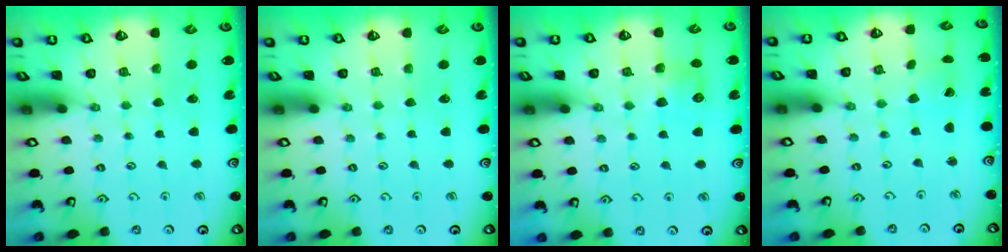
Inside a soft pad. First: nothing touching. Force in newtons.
{"total": 0.0}
{"total": 5.7, "press": 5.7, "slide": 0.6}
{"total": 0.0}